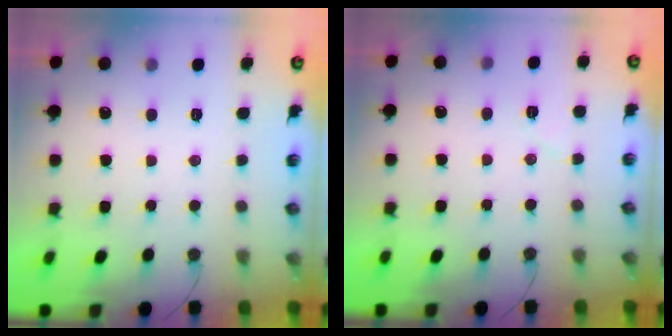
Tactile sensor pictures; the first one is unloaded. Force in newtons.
{"total": 5.0, "press": 4.4, "slide": 2.3}